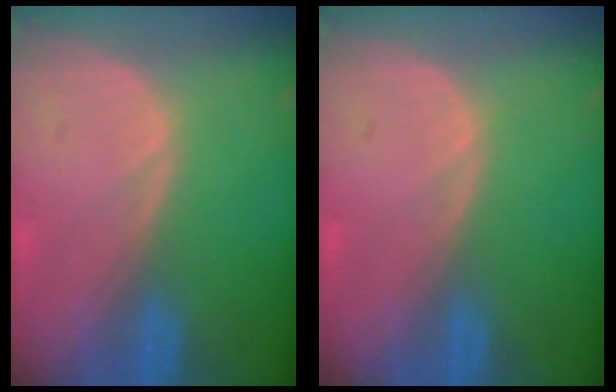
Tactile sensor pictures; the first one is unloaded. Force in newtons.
{"total": 0.0}